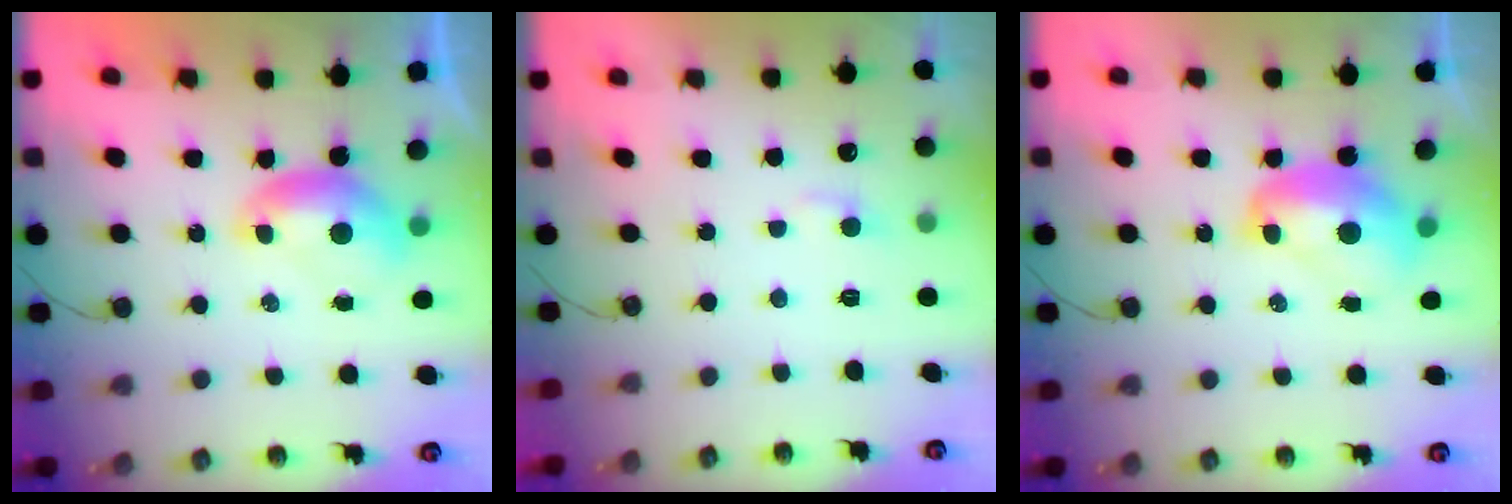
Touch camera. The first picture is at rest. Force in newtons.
{"total": 2.5, "press": 2.4, "slide": 0.5}
{"total": 3.2, "press": 3.2, "slide": 0.5}